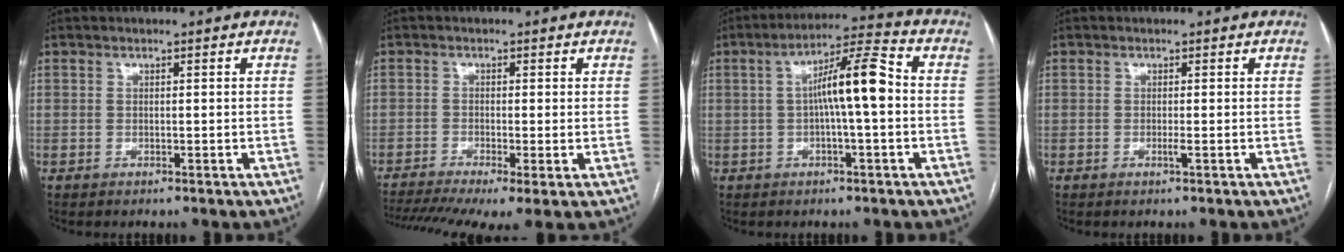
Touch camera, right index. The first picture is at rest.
{"total": 10.6, "force": [-6.6, 2.4, 8.0], "torque": [-0.153, -0.009, -0.108]}
{"total": 9.2, "force": [0.0, 0.8, 9.1], "torque": [-0.156, 0.026, -0.006]}
{"total": 0.7, "force": [-0.3, -0.2, 0.7], "torque": [-0.015, -0.001, -0.006]}